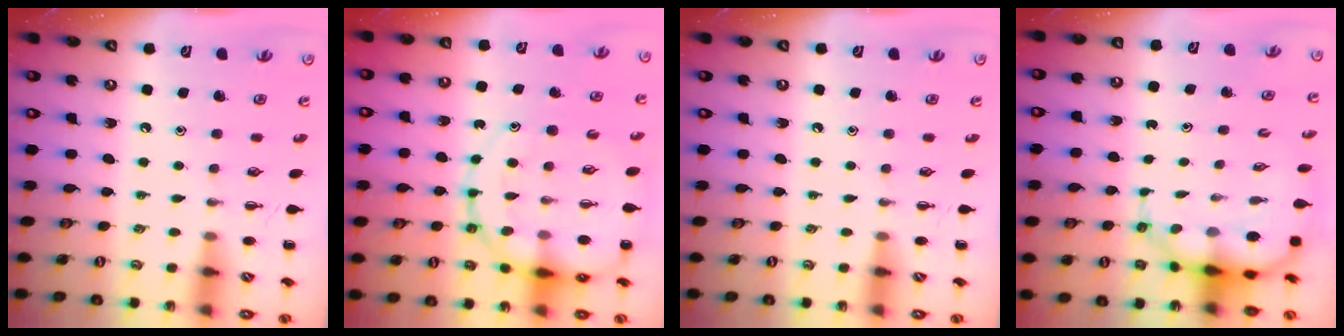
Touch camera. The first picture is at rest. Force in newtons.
{"total": 17.2, "press": 17.0, "slide": 3.1}
{"total": 0.0}
{"total": 7.1, "press": 6.7, "slide": 2.3}